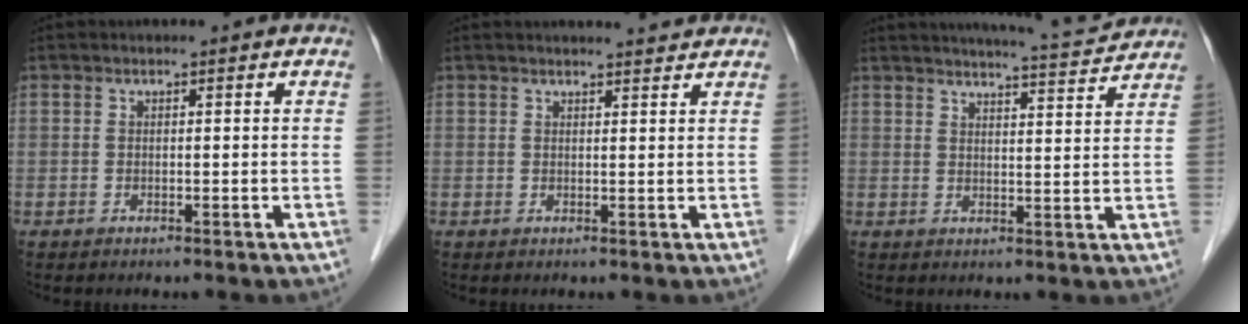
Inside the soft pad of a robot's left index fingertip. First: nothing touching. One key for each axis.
{"total": 3.9, "fx": 3.8, "fy": 0.3, "fz": 0.8, "tx": -0.016, "ty": 0.009, "tz": 0.044}
{"total": 10.1, "fx": 9.7, "fy": -0.1, "fz": 2.8, "tx": -0.047, "ty": 0.002, "tz": 0.122}